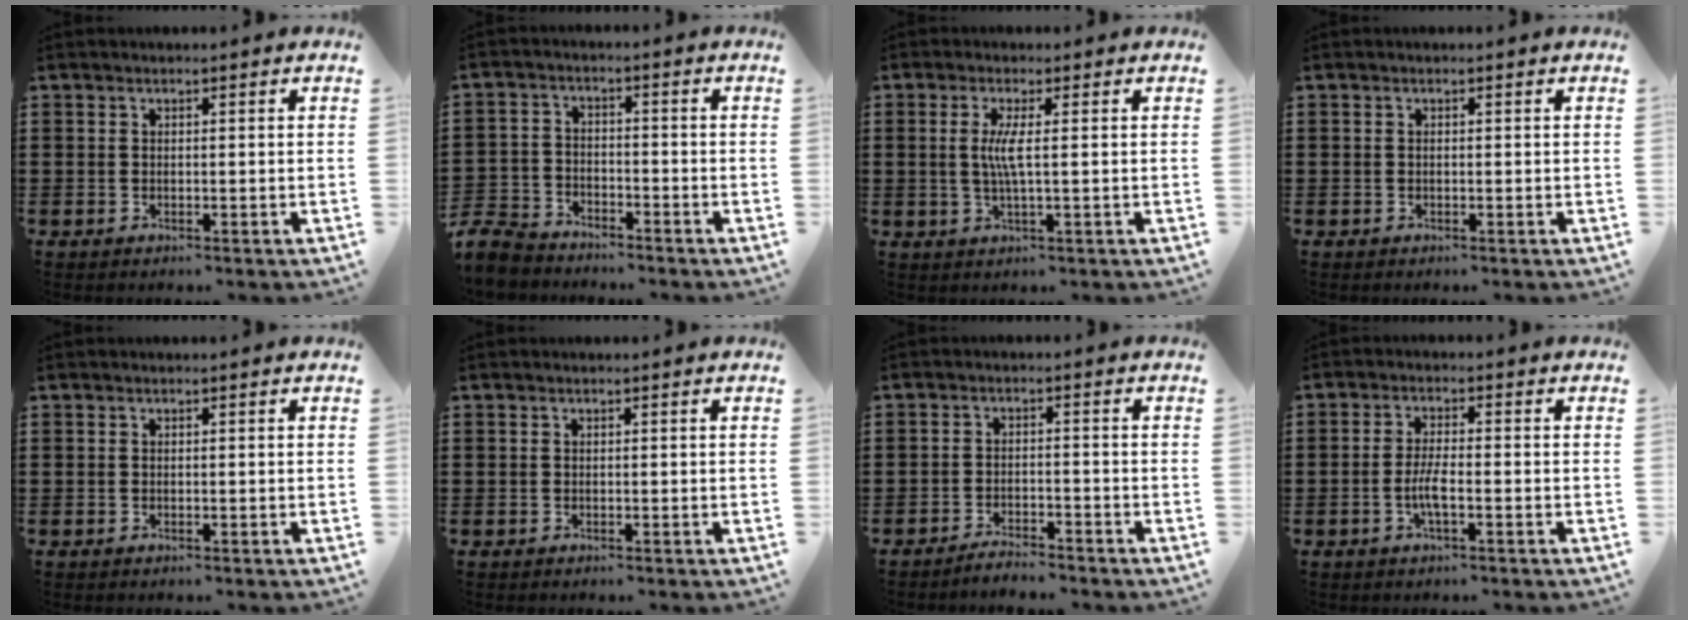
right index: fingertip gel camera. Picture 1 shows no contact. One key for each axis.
{"total": 5.3, "fx": -5.1, "fy": 1.3, "fz": 0.8, "tx": -0.040, "ty": -0.002, "tz": -0.108}
{"total": 3.8, "fx": 0.2, "fy": 0.1, "fz": 3.8, "tx": -0.087, "ty": -0.010, "tz": -0.004}
{"total": 0.0}
{"total": 0.0}
{"total": 0.0}
{"total": 2.8, "fx": -2.7, "fy": -0.1, "fz": 0.2, "tx": -0.009, "ty": 0.001, "tz": -0.055}
{"total": 3.7, "fx": -1.2, "fy": 0.8, "fz": 3.4, "tx": -0.075, "ty": -0.003, "tz": -0.027}